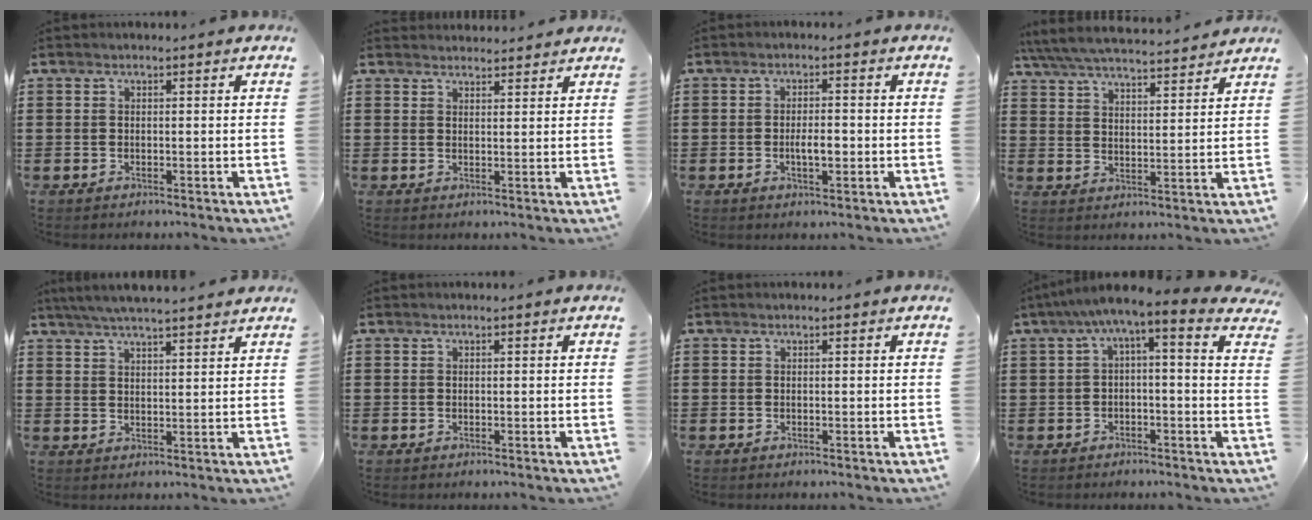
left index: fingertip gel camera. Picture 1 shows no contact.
{"total": 2.1, "force": [2.1, 0.1, -0.1], "torque": [-0.004, -0.003, 0.042]}
{"total": 3.3, "force": [-0.5, 1.2, 3.0], "torque": [-0.055, 0.003, -0.009]}
{"total": 5.8, "force": [5.6, 0.2, 1.5], "torque": [-0.052, -0.032, 0.096]}
{"total": 4.5, "force": [4.2, -0.2, 1.7], "torque": [-0.045, -0.012, 0.075]}
{"total": 0.0}
{"total": 0.0}
{"total": 3.2, "force": [-0.1, 0.2, 3.2], "torque": [-0.068, -0.022, -0.012]}